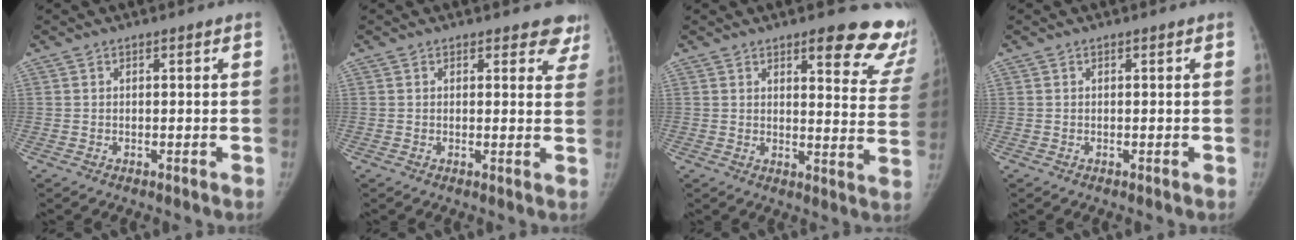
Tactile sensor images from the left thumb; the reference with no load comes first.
{"total": 5.6, "force": [4.9, 2.6, 0.9], "torque": [0.039, -0.023, 0.032]}
{"total": 15.9, "force": [12.4, 4.7, 8.6], "torque": [-0.055, -0.087, 0.127]}
{"total": 0.0}